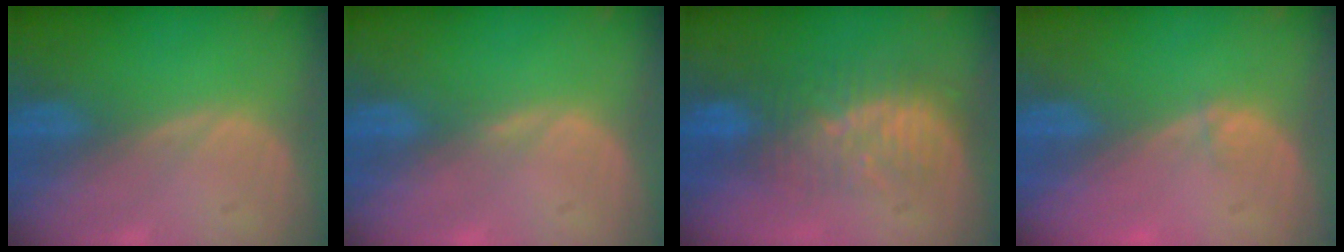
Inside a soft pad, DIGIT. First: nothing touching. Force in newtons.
{"total": 0.7, "press": 0.7, "slide": 0.2}
{"total": 8.3, "press": 7.8, "slide": 2.9}
{"total": 0.5, "press": 0.5, "slide": 0.2}